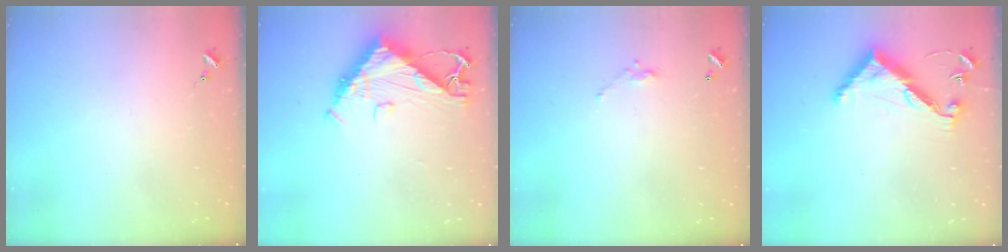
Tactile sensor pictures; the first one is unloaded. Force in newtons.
{"total": 10.6, "press": 10.5, "slide": 1.1}
{"total": 4.8, "press": 4.8, "slide": 0.3}
{"total": 10.2, "press": 10.2, "slide": 0.4}